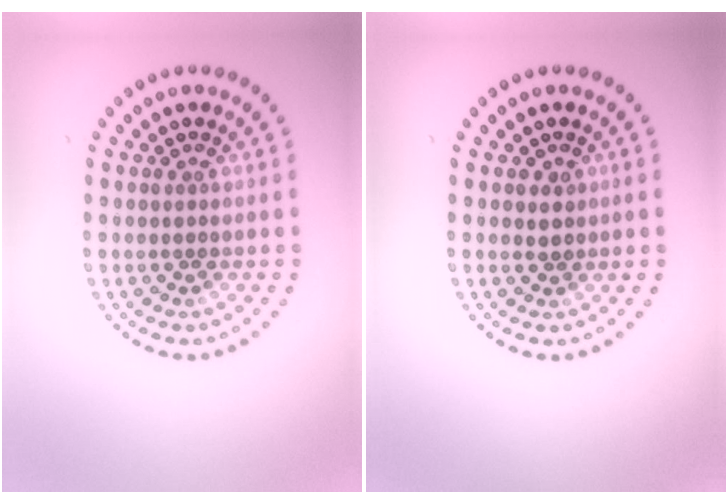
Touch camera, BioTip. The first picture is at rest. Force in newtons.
{"total": 0.7, "press": 0.5, "slide": 0.4}